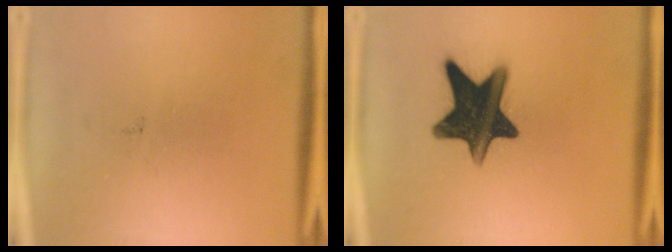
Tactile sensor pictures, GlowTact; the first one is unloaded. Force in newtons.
{"total": 15.0}